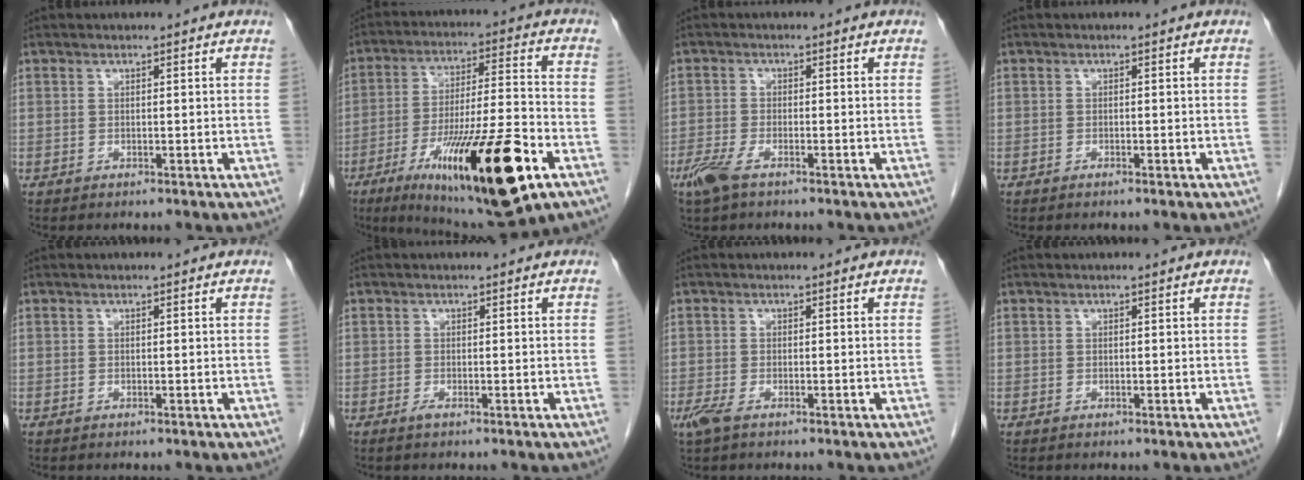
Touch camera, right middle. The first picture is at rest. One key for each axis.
{"total": 22.9, "fx": -10.6, "fy": 3.2, "fz": 20.0, "tx": -0.305, "ty": -0.030, "tz": -0.164}
{"total": 3.8, "fx": -2.5, "fy": 1.1, "fz": 2.7, "tx": -0.065, "ty": -0.006, "tz": -0.049}
{"total": 0.7, "fx": -0.4, "fy": 0.1, "fz": 0.5, "tx": -0.012, "ty": -0.001, "tz": -0.005}
{"total": 0.0}
{"total": 0.7, "fx": -0.5, "fy": 0.0, "fz": 0.5, "tx": -0.011, "ty": -0.001, "tz": -0.009}
{"total": 2.2, "fx": -1.3, "fy": 0.6, "fz": 1.6, "tx": -0.042, "ty": -0.006, "tz": -0.026}
{"total": 0.0}